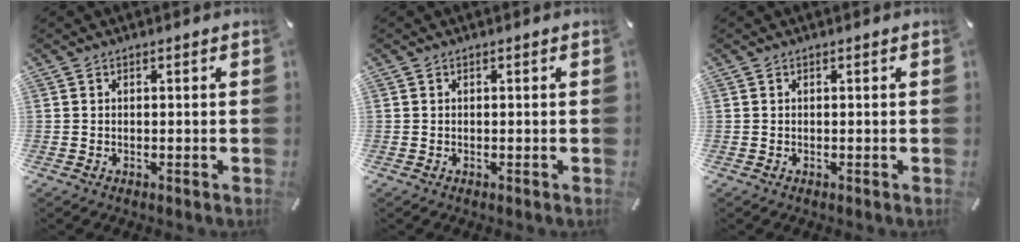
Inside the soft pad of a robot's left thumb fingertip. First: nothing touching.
{"total": 0.0}
{"total": 0.0}